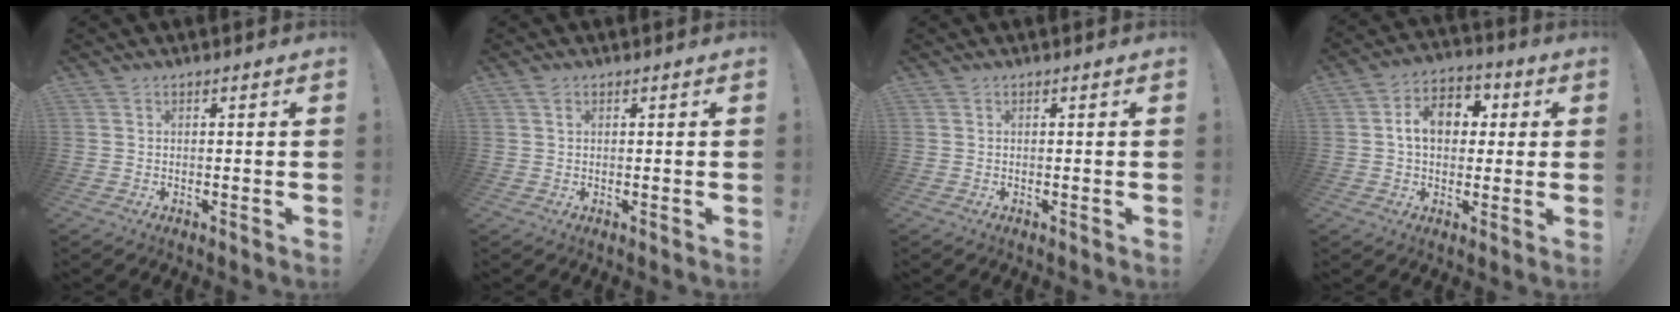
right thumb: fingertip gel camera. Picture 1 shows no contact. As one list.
[{"total": 1.1, "force": [0.6, 0.7, 0.6], "torque": [-0.007, -0.001, 0.011]}, {"total": 0.0}, {"total": 11.3, "force": [2.2, 8.4, 7.3], "torque": [-0.102, 0.005, 0.041]}]